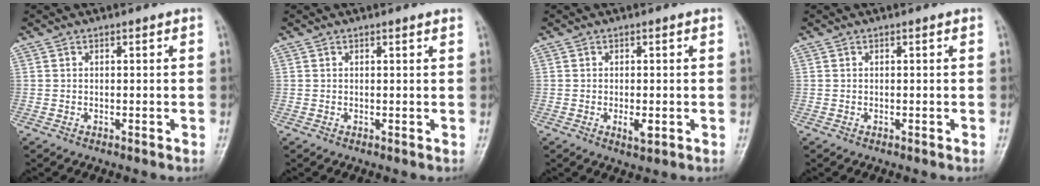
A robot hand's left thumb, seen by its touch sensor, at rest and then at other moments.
{"total": 0.9, "force": [0.8, 0.0, 0.5], "torque": [-0.007, 0.000, 0.009]}
{"total": 2.8, "force": [-0.5, 1.1, 2.6], "torque": [-0.037, -0.005, -0.006]}
{"total": 0.0}